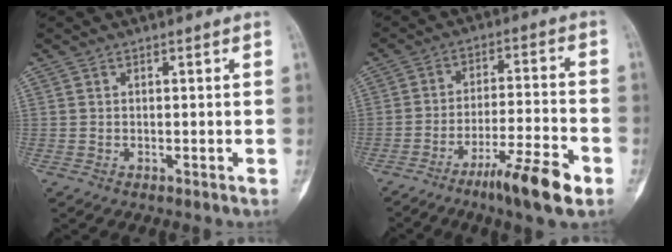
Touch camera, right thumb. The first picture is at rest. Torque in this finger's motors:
{"motor_torque": [-0.04, -0.12, 0.19, 0.11, 0.09]}